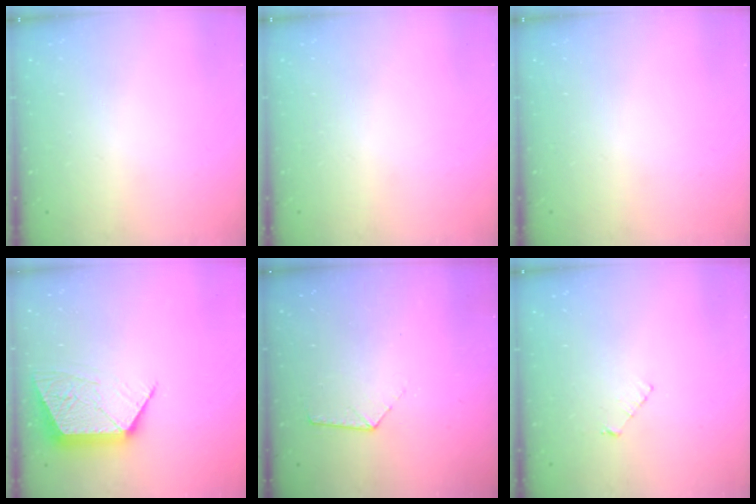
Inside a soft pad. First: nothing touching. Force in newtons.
{"total": 0.0}
{"total": 0.0}
{"total": 11.8, "press": 11.8, "slide": 0.6}
{"total": 6.5, "press": 6.5, "slide": 0.5}
{"total": 3.3, "press": 3.2, "slide": 0.3}